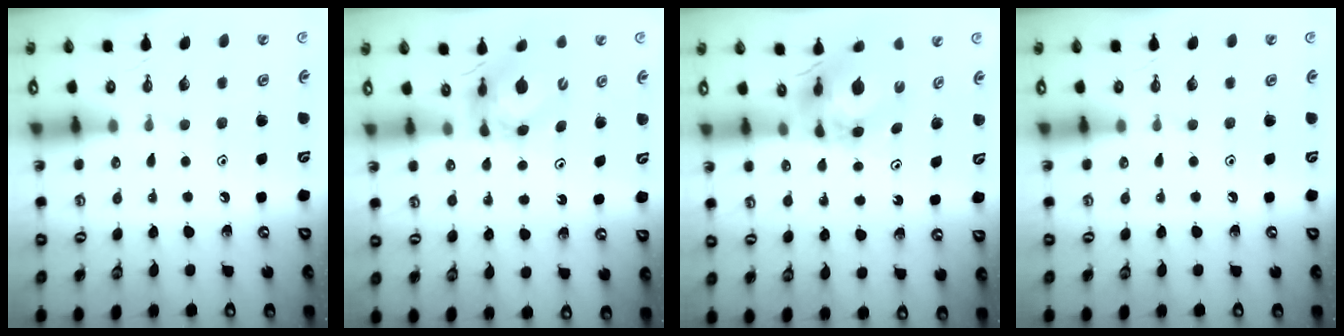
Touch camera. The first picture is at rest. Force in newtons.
{"total": 5.7, "press": 5.7, "slide": 0.5}
{"total": 6.6, "press": 6.6, "slide": 0.7}
{"total": 0.0}